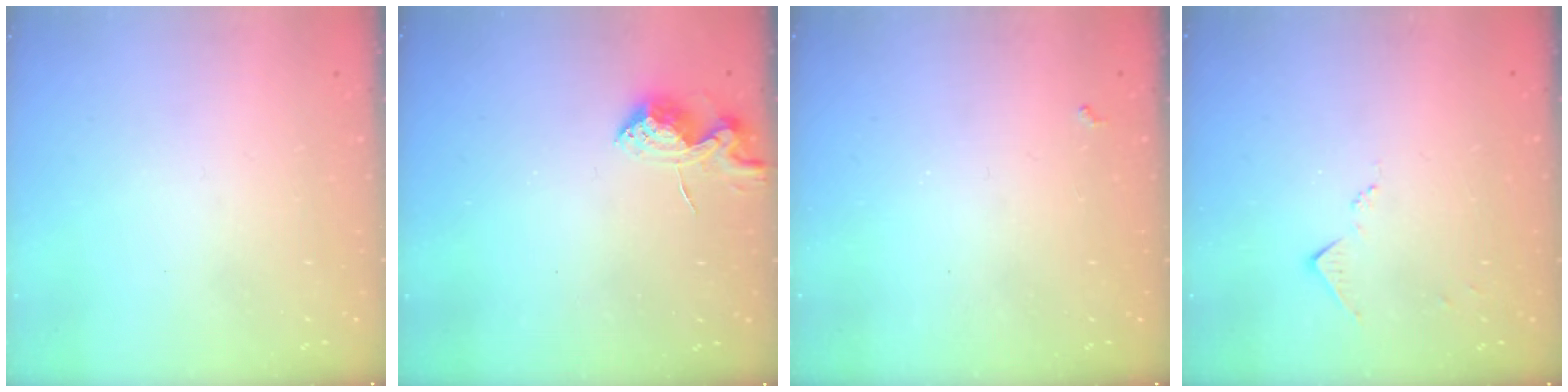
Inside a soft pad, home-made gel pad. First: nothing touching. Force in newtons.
{"total": 7.3, "press": 7.3, "slide": 0.6}
{"total": 1.9, "press": 1.9, "slide": 0.4}
{"total": 6.1, "press": 6.1, "slide": 0.7}